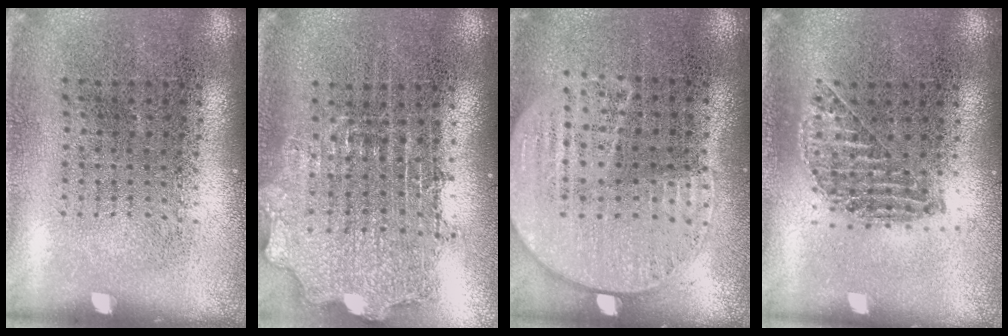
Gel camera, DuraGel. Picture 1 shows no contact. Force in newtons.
{"total": 1.9, "press": 1.5, "slide": 1.1}
{"total": 1.1, "press": 1.0, "slide": 0.5}
{"total": 1.1, "press": 1.0, "slide": 0.3}